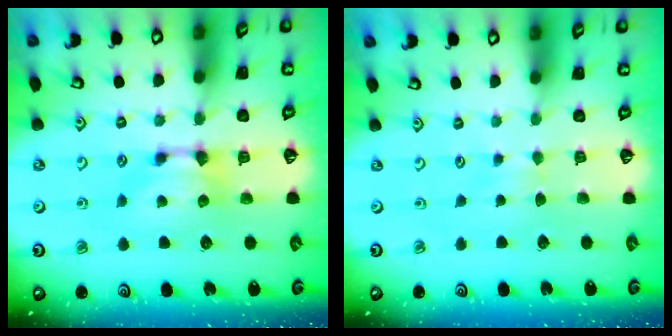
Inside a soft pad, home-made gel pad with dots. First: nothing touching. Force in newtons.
{"total": 2.6, "press": 2.6, "slide": 0.4}